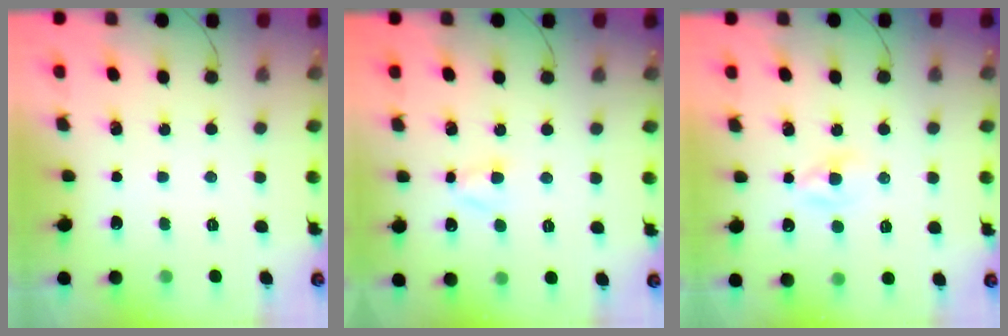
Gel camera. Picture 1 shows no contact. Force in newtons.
{"total": 3.0, "press": 2.7, "slide": 1.2}
{"total": 2.2, "press": 2.0, "slide": 1.0}